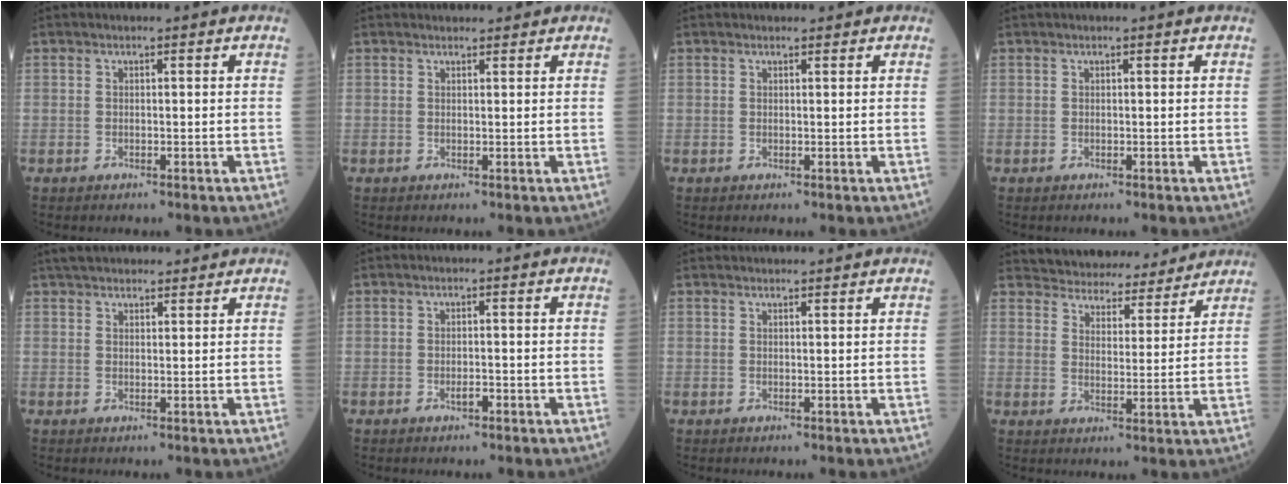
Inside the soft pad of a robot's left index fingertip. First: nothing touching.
{"total": 2.9, "force": [2.6, 0.9, 0.9], "torque": [-0.008, 0.021, 0.034]}
{"total": 1.1, "force": [0.9, 0.5, 0.4], "torque": [-0.009, 0.009, 0.012]}
{"total": 0.0}
{"total": 8.8, "force": [7.8, 2.5, 3.3], "torque": [-0.042, 0.036, 0.119]}
{"total": 1.2, "force": [-0.7, 0.3, 0.9], "torque": [-0.018, 0.000, -0.010]}
{"total": 3.7, "force": [3.6, 0.1, 0.9], "torque": [-0.010, 0.027, 0.048]}
{"total": 14.4, "force": [13.7, 3.6, 2.5], "torque": [-0.021, 0.011, 0.180]}